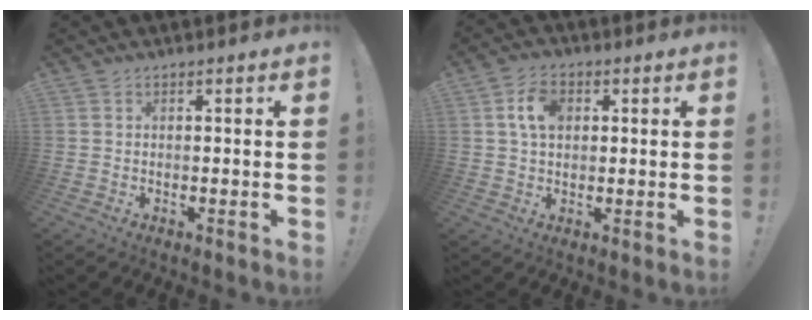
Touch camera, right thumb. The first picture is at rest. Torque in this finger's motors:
{"motor_torque": [0.55, 1.44, 0.24, -0.23, -0.02]}